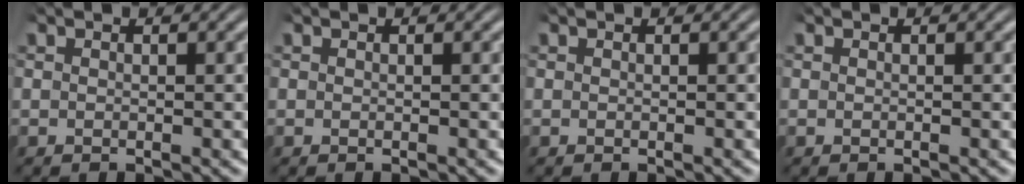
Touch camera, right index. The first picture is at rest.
{"total": 0.0}
{"total": 0.0}
{"total": 0.0}